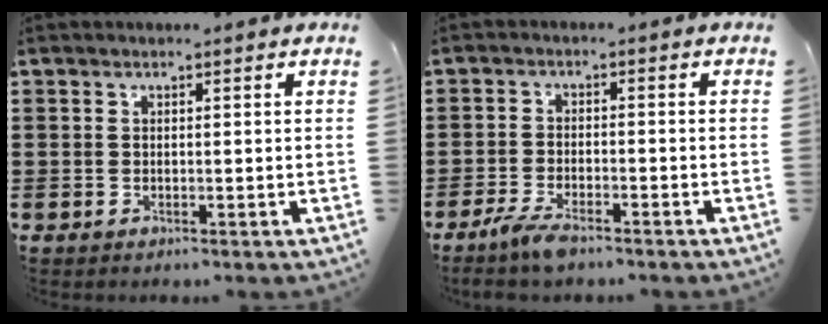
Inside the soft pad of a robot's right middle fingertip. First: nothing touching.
{"total": 3.6, "force": [-2.7, 0.7, 2.3], "torque": [-0.059, -0.005, -0.054]}